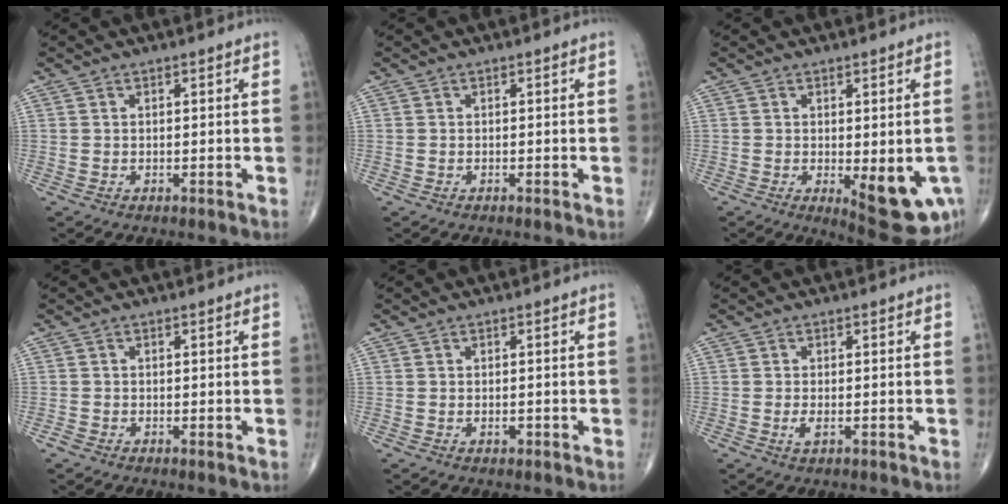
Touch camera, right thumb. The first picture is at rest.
{"total": 0.0}
{"total": 10.2, "force": [-2.7, 3.7, 9.1], "torque": [-0.101, -0.018, -0.026]}
{"total": 0.9, "force": [-0.5, 0.5, 0.6], "torque": [-0.008, -0.002, -0.013]}
{"total": 0.9, "force": [-0.3, 0.5, 0.7], "torque": [-0.011, -0.001, -0.006]}
{"total": 1.8, "force": [-0.5, 0.6, 1.6], "torque": [-0.035, -0.004, -0.010]}